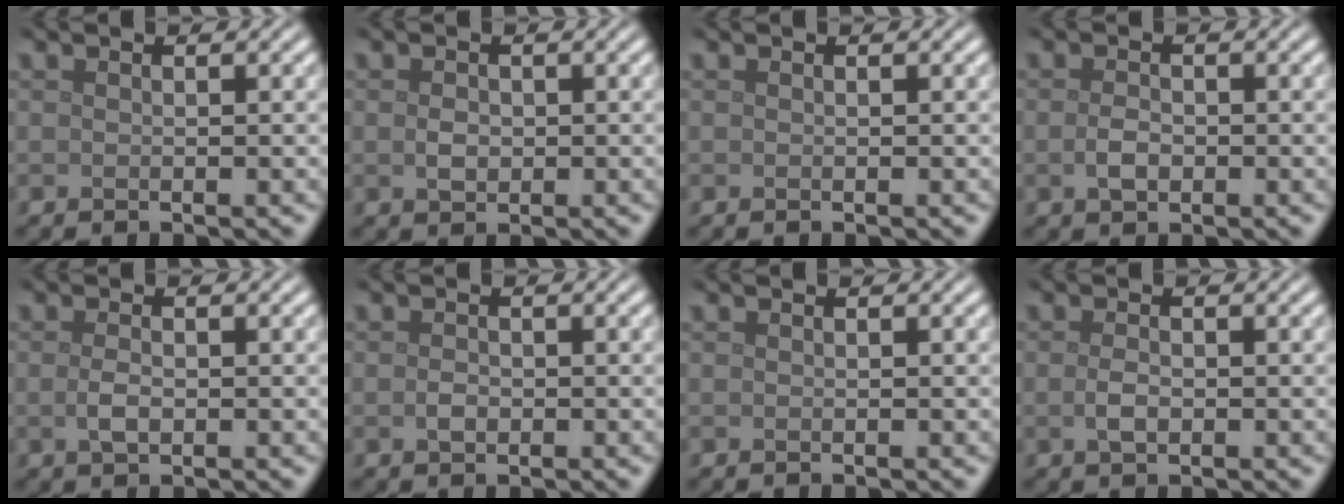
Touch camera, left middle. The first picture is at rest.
{"total": 1.4, "force": [0.0, 1.1, 0.9], "torque": [-0.019, -0.003, -0.001]}
{"total": 0.0}
{"total": 1.7, "force": [-0.4, 1.1, 1.2], "torque": [-0.027, 0.000, -0.008]}
{"total": 1.5, "force": [-0.2, 0.8, 1.2], "torque": [-0.028, -0.001, -0.004]}
{"total": 1.0, "force": [-0.2, 0.7, 0.7], "torque": [-0.015, -0.002, -0.006]}
{"total": 0.0}
{"total": 1.4, "force": [-0.2, 0.8, 1.2], "torque": [-0.026, -0.001, -0.005]}